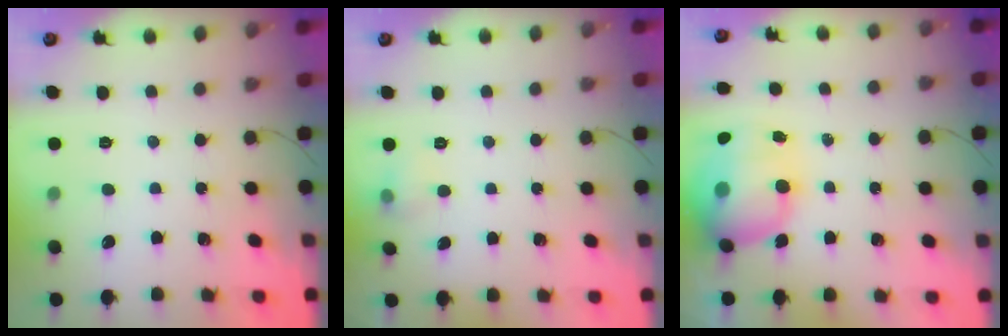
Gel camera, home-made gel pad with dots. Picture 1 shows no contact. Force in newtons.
{"total": 5.8, "press": 5.6, "slide": 1.6}
{"total": 15.2, "press": 14.7, "slide": 3.7}